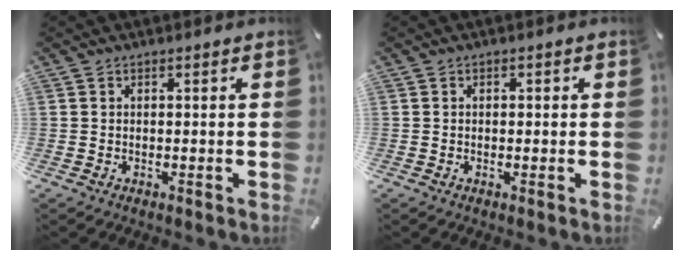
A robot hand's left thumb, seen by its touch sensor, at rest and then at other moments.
{"total": 0.6, "force": [-0.1, 0.4, 0.3], "torque": [-0.006, 0.003, -0.003]}